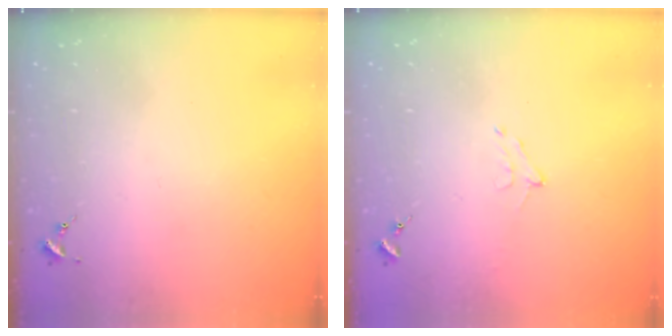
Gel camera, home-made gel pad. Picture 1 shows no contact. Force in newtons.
{"total": 5.4, "press": 5.3, "slide": 0.8}